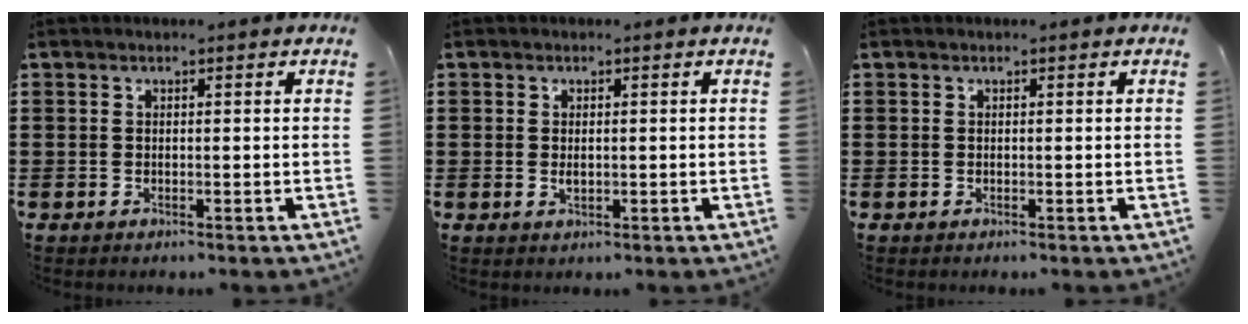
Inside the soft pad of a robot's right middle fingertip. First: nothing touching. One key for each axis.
{"total": 0.9, "fx": 0.0, "fy": 0.5, "fz": 0.7, "tx": -0.017, "ty": 0.000, "tz": 0.002}
{"total": 0.0}